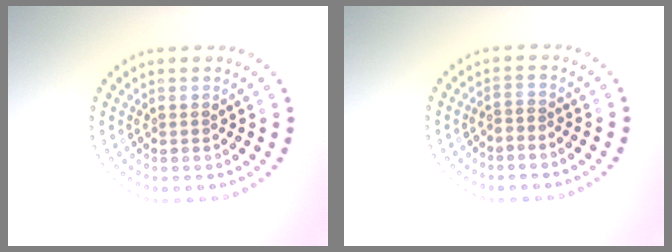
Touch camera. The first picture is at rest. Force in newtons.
{"total": 0.7, "press": 0.3, "slide": 0.6}